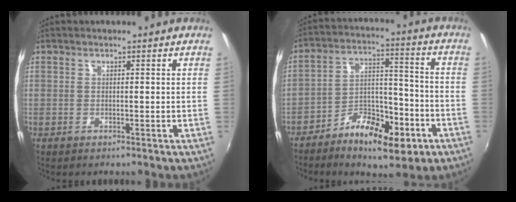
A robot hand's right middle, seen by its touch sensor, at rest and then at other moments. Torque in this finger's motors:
{"motor_torque": [0.94, -1.16, 0.27, 0.12]}